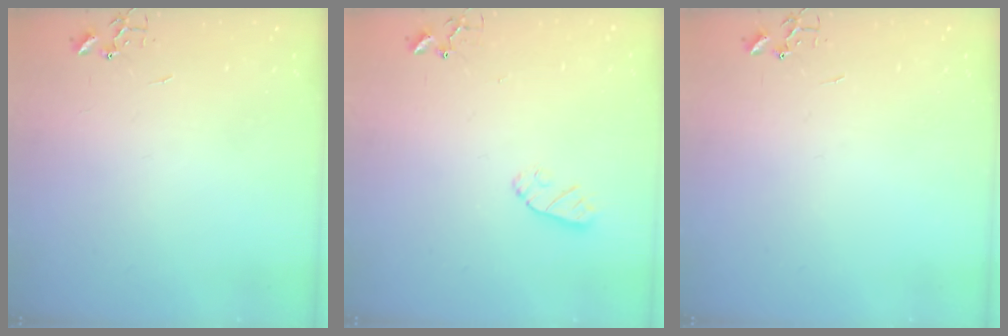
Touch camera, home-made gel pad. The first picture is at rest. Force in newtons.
{"total": 6.0, "press": 6.0, "slide": 0.3}
{"total": 0.0}